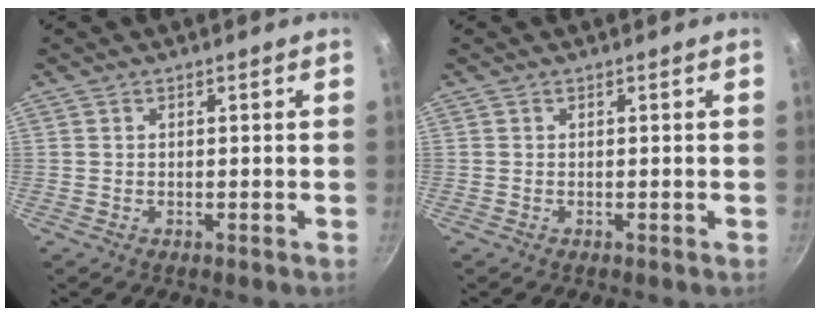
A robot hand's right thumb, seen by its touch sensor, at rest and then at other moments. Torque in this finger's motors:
{"motor_torque": [0.02, 0.24, 0.28, 0.13, 0.04]}